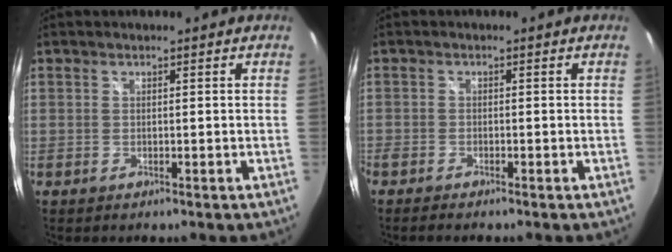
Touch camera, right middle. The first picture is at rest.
{"total": 2.0, "force": [-1.8, 0.4, 0.8], "torque": [-0.021, -0.010, -0.034]}